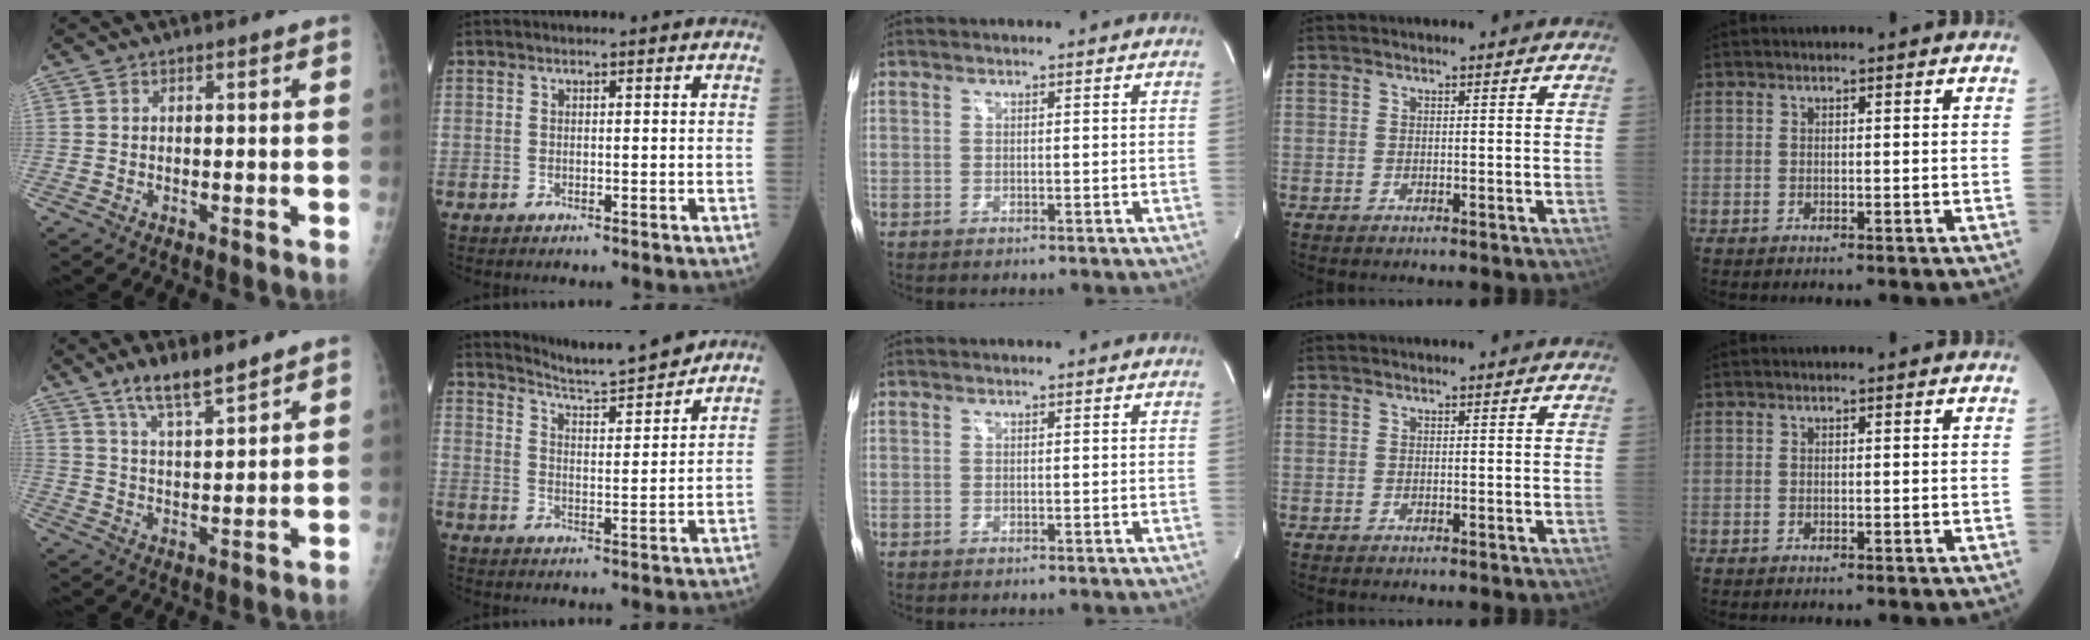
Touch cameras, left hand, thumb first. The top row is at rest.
{"thumb": {"total": 7.7, "force": [6.0, 1.4, 4.5], "torque": [-0.076, -0.039, 0.115]}, "index": {"total": 9.0, "force": [8.8, -0.6, 2.1], "torque": [-0.046, -0.008, 0.140]}}